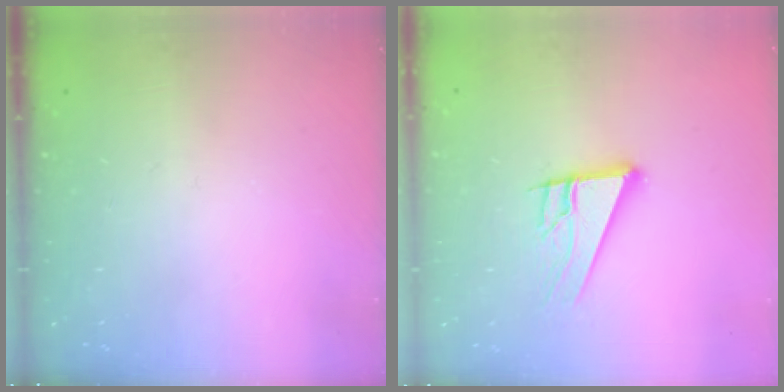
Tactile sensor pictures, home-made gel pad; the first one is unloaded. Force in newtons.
{"total": 11.4, "press": 11.3, "slide": 2.0}